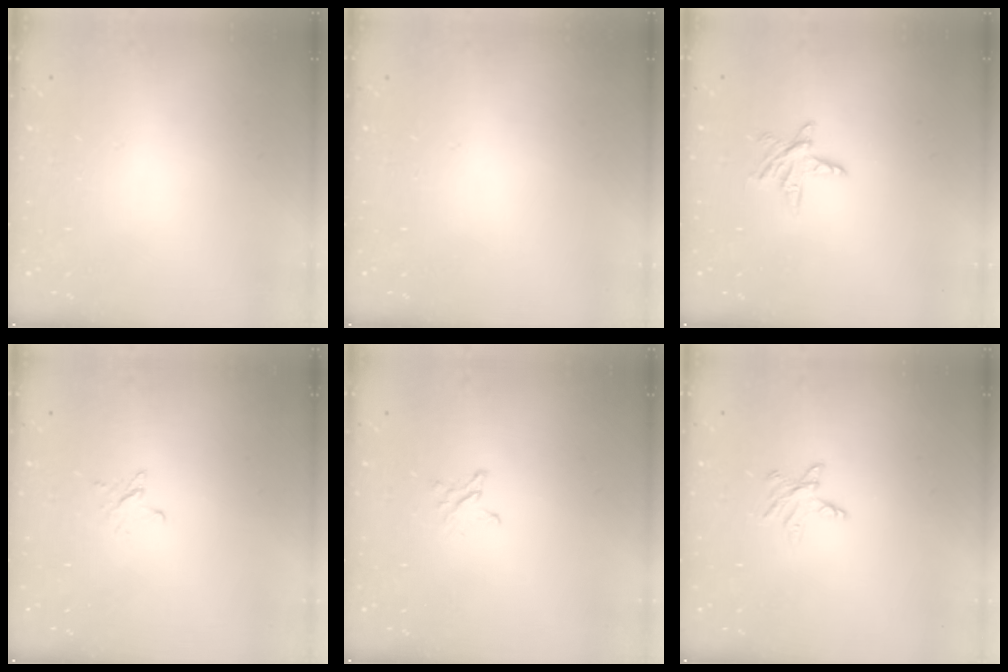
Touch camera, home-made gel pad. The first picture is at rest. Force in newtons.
{"total": 0.0}
{"total": 5.8, "press": 5.8, "slide": 0.5}
{"total": 2.4, "press": 2.4, "slide": 0.2}
{"total": 2.0, "press": 2.0, "slide": 0.2}
{"total": 4.4, "press": 4.4, "slide": 0.6}